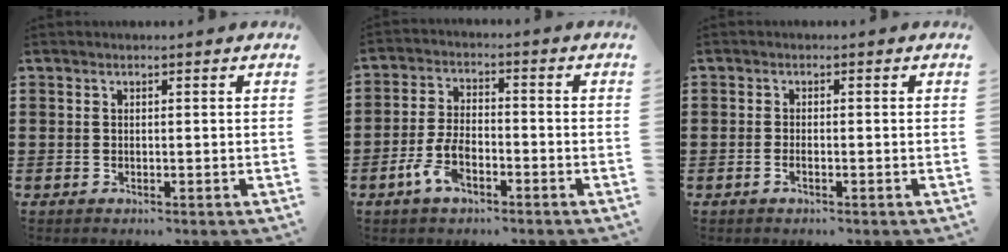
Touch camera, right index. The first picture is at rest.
{"total": 6.0, "force": [-3.1, 2.8, 4.3], "torque": [-0.107, 0.001, -0.064]}
{"total": 1.0, "force": [-0.6, 0.1, 0.8], "torque": [-0.018, -0.008, -0.008]}